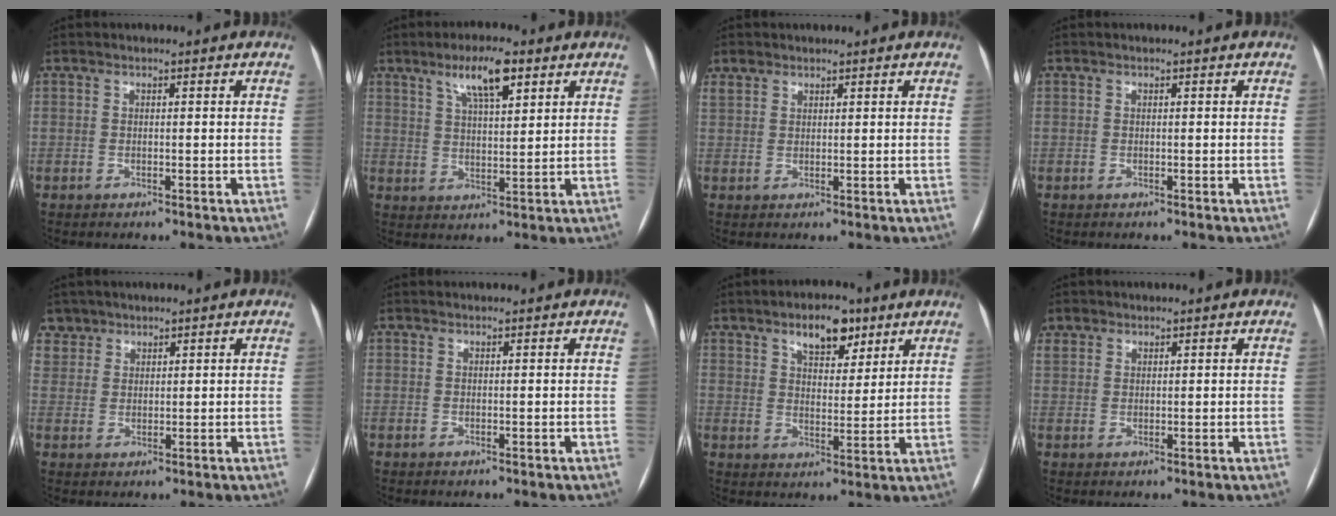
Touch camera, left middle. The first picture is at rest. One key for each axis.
{"total": 7.4, "fx": 4.3, "fy": 1.7, "fz": 5.7, "tx": -0.105, "ty": 0.008, "tz": 0.076}
{"total": 2.2, "fx": 1.7, "fy": 1.3, "fz": 0.4, "tx": -0.012, "ty": 0.014, "tz": 0.035}
{"total": 0.0}
{"total": 3.7, "fx": 2.7, "fy": 2.4, "fz": -0.7, "tx": 0.026, "ty": 0.004, "tz": 0.051}
{"total": 0.8, "fx": 0.8, "fy": 0.1, "fz": 0.1, "tx": -0.005, "ty": 0.010, "tz": 0.016}
{"total": 7.3, "fx": 4.7, "fy": 3.3, "fz": 4.5, "tx": -0.067, "ty": 0.007, "tz": 0.075}
{"total": 3.2, "fx": 2.2, "fy": 2.2, "fz": 0.5, "tx": -0.013, "ty": 0.014, "tz": 0.045}